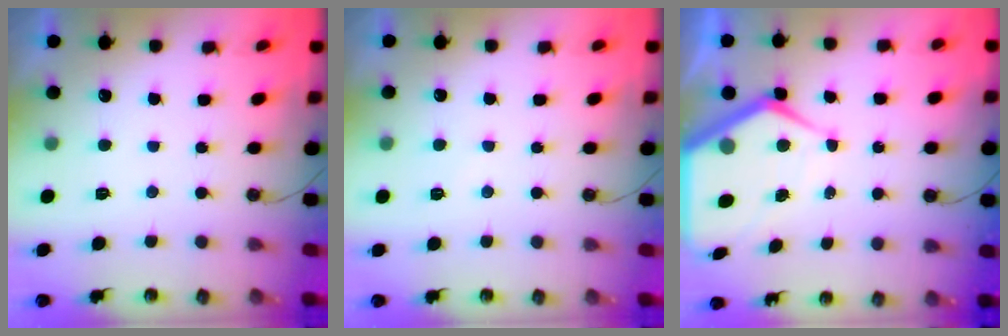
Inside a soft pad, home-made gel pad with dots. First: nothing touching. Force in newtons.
{"total": 2.5, "press": 2.5, "slide": 0.3}
{"total": 11.1, "press": 11.0, "slide": 1.0}